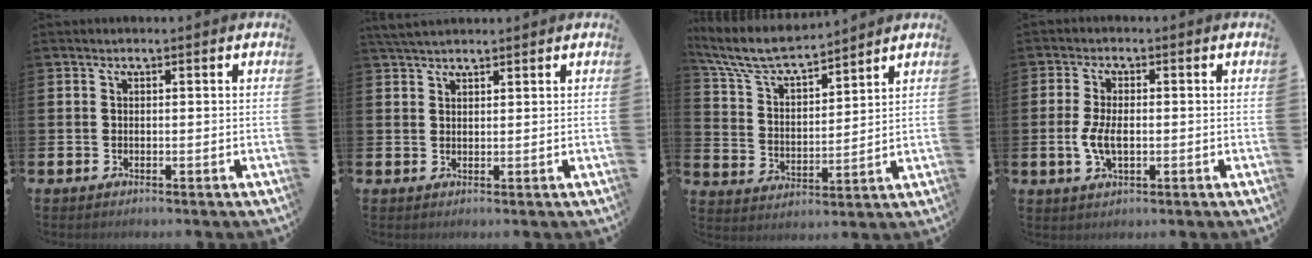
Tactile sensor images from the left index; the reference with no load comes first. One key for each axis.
{"total": 2.7, "fx": 2.4, "fy": 0.6, "fz": 0.8, "tx": -0.020, "ty": -0.003, "tz": 0.046}
{"total": 7.6, "fx": 7.0, "fy": 1.3, "fz": 2.7, "tx": -0.087, "ty": -0.044, "tz": 0.122}
{"total": 4.2, "fx": -0.4, "fy": 2.1, "fz": 3.6, "tx": -0.074, "ty": 0.003, "tz": -0.009}